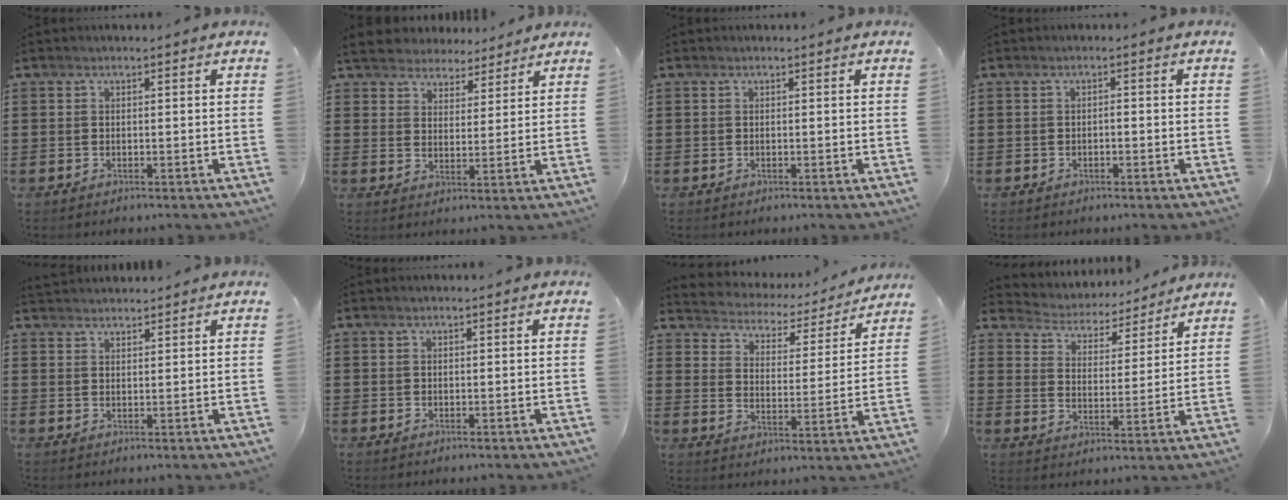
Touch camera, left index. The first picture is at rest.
{"total": 4.6, "force": [4.3, 1.5, -0.1], "torque": [-0.022, -0.016, 0.076]}
{"total": 0.0}
{"total": 0.6, "force": [-0.4, 0.2, 0.4], "torque": [-0.010, -0.002, -0.008]}
{"total": 2.0, "force": [2.0, 0.2, -0.1], "torque": [-0.003, 0.000, 0.040]}
{"total": 0.0}
{"total": 3.0, "force": [2.9, 0.6, -0.2], "torque": [-0.021, -0.029, 0.039]}
{"total": 4.4, "force": [4.4, 0.6, 0.0], "torque": [-0.028, -0.035, 0.070]}